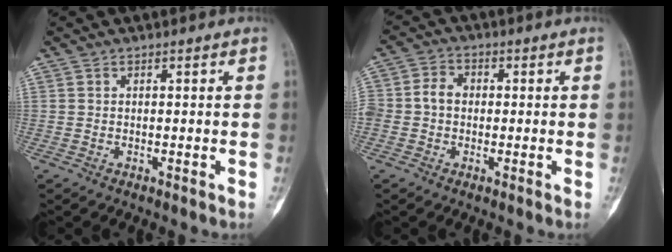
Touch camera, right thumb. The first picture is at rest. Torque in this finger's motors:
{"motor_torque": [-0.21, -0.22, 0.32, -0.30, 0.04]}